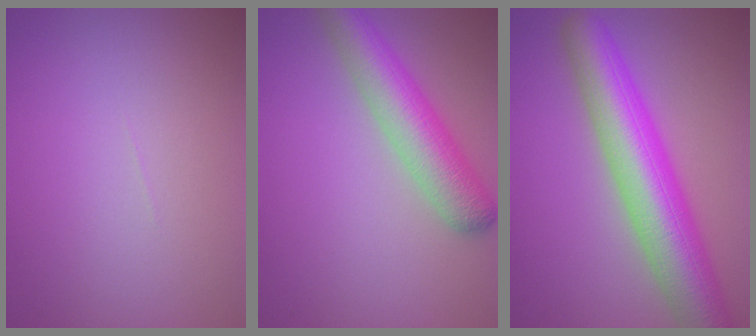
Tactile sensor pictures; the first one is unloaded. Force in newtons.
{"total": 5.7, "press": 5.7, "slide": 0.3}
{"total": 9.3, "press": 9.3, "slide": 0.6}